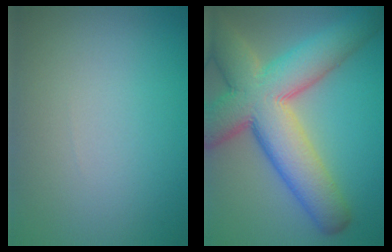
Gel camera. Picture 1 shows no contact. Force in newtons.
{"total": 12.0, "press": 11.9, "slide": 0.9}